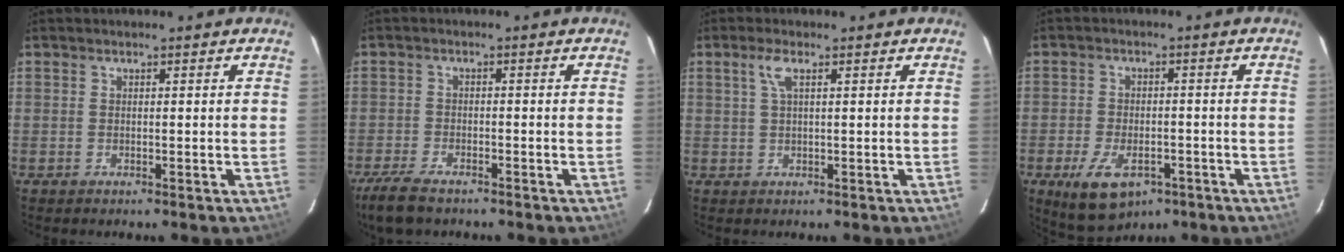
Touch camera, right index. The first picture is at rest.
{"total": 6.8, "force": [-5.4, 2.2, 3.5], "torque": [-0.105, -0.020, -0.105]}
{"total": 2.6, "force": [1.1, 0.5, 2.3], "torque": [-0.049, 0.006, 0.022]}
{"total": 10.9, "force": [-5.9, 6.0, 7.0], "torque": [-0.147, -0.020, -0.090]}